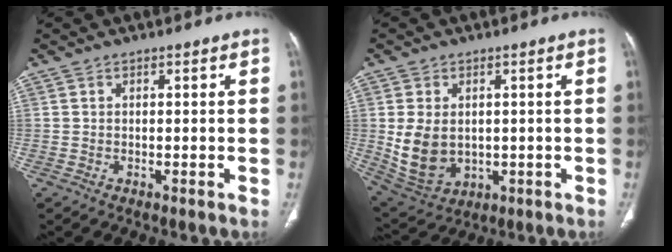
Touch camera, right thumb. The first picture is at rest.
{"total": 10.1, "force": [0.1, 7.3, 7.0], "torque": [-0.122, -0.007, 0.028]}